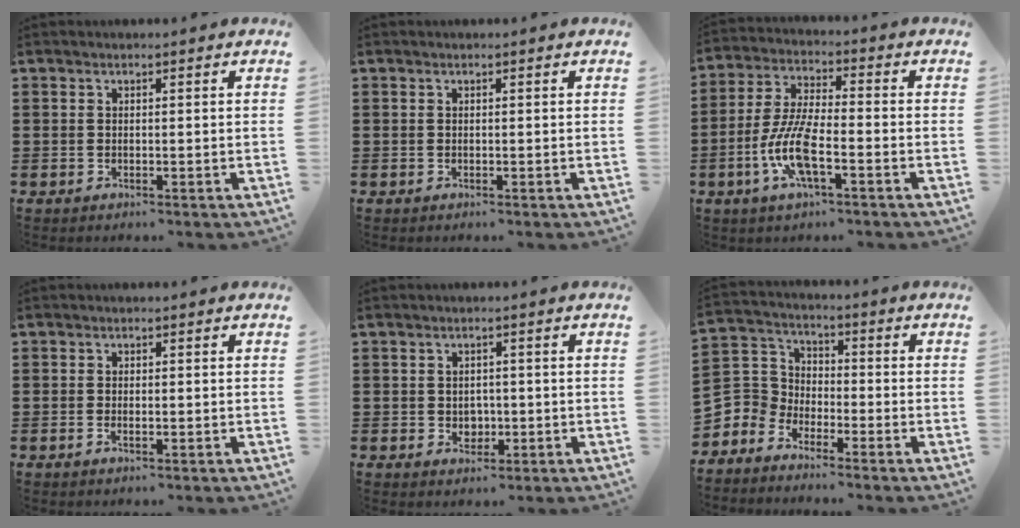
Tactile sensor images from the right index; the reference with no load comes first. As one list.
[{"total": 0.0}, {"total": 9.1, "force": [-3.4, 2.6, 8.0], "torque": [-0.186, -0.013, -0.068]}, {"total": 1.2, "force": [-0.2, 0.5, 1.1], "torque": [-0.020, -0.002, -0.004]}, {"total": 2.3, "force": [-0.2, 2.0, 1.1], "torque": [-0.018, 0.003, -0.009]}, {"total": 5.1, "force": [-3.1, 3.9, 0.9], "torque": [-0.061, -0.002, -0.074]}]